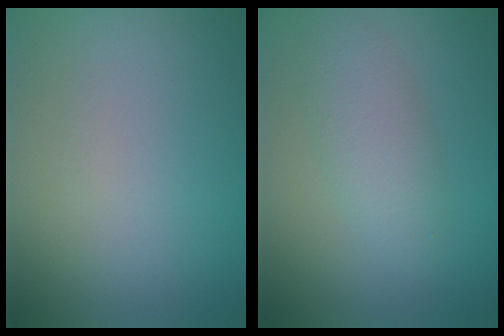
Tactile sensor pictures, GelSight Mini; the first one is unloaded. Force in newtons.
{"total": 3.2, "press": 3.2, "slide": 0.1}